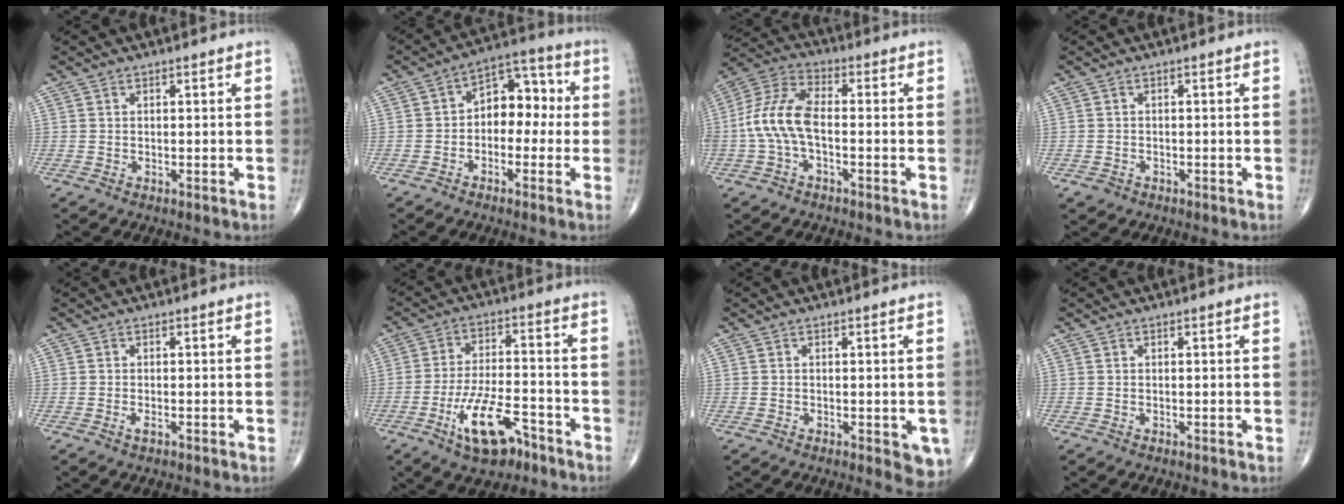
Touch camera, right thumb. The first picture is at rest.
{"total": 9.2, "force": [-0.4, 6.3, 6.6], "torque": [-0.056, 0.042, -0.025]}
{"total": 10.5, "force": [-1.7, 5.3, 9.0], "torque": [-0.197, 0.035, -0.040]}
{"total": 1.1, "force": [-0.9, 0.6, 0.2], "torque": [-0.007, 0.000, -0.019]}
{"total": 0.9, "force": [-0.4, 0.3, 0.7], "torque": [-0.014, -0.001, -0.008]}
{"total": 11.9, "force": [-6.5, 4.9, 8.6], "torque": [-0.151, 0.034, -0.109]}
{"total": 4.9, "force": [-1.6, 2.0, 4.2], "torque": [-0.030, -0.007, -0.018]}
{"total": 0.0}